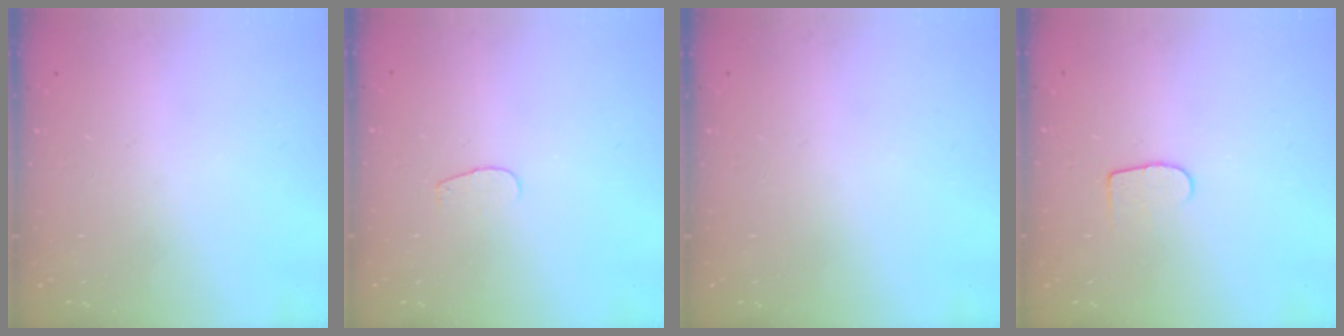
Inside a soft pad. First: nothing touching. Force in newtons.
{"total": 2.8, "press": 2.8, "slide": 0.2}
{"total": 0.0}
{"total": 5.8, "press": 5.8, "slide": 0.5}